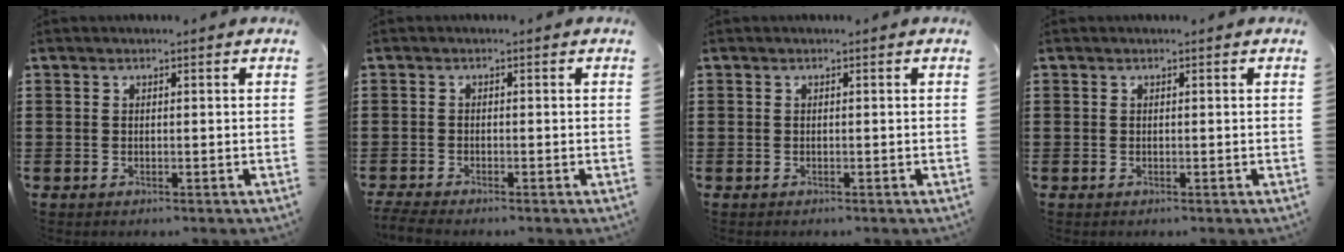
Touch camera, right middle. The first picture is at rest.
{"total": 1.8, "force": [-1.7, -0.1, 0.5], "torque": [-0.018, -0.005, -0.035]}
{"total": 0.0}
{"total": 0.0}